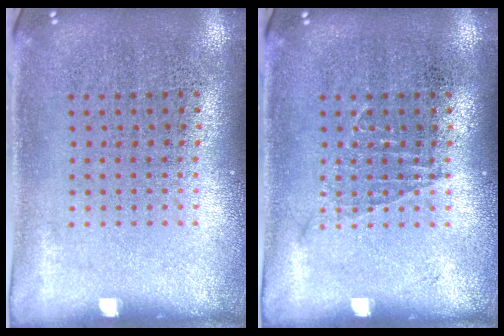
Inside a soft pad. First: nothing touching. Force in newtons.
{"total": 0.6, "press": 0.6, "slide": 0.1}